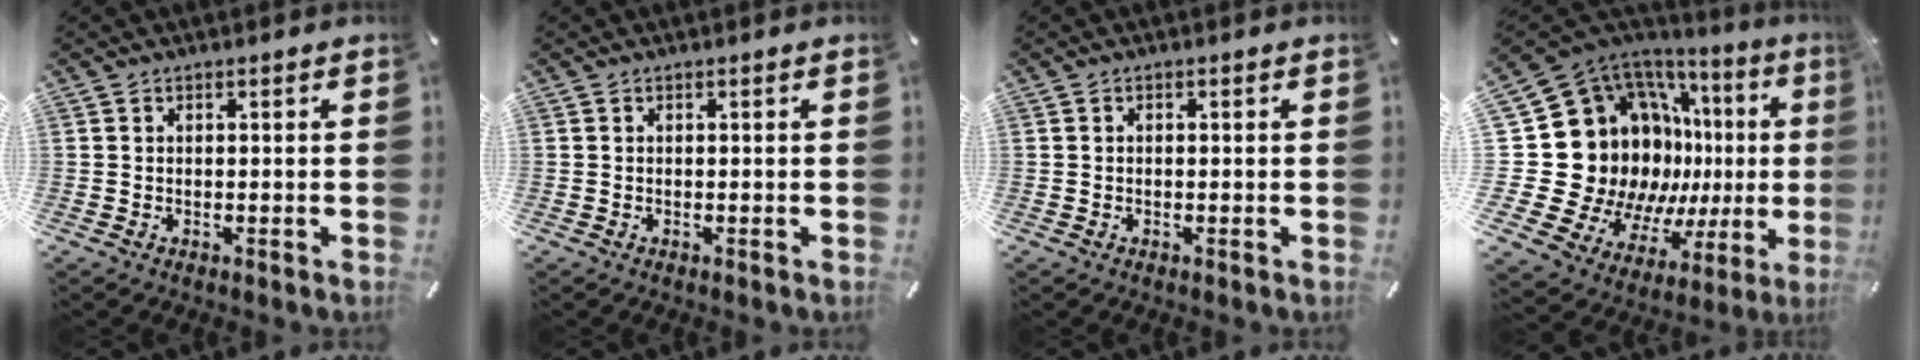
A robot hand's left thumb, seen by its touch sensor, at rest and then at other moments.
{"total": 0.0}
{"total": 0.0}
{"total": 26.3, "force": [2.1, 18.7, 18.3], "torque": [-0.301, -0.098, 0.109]}